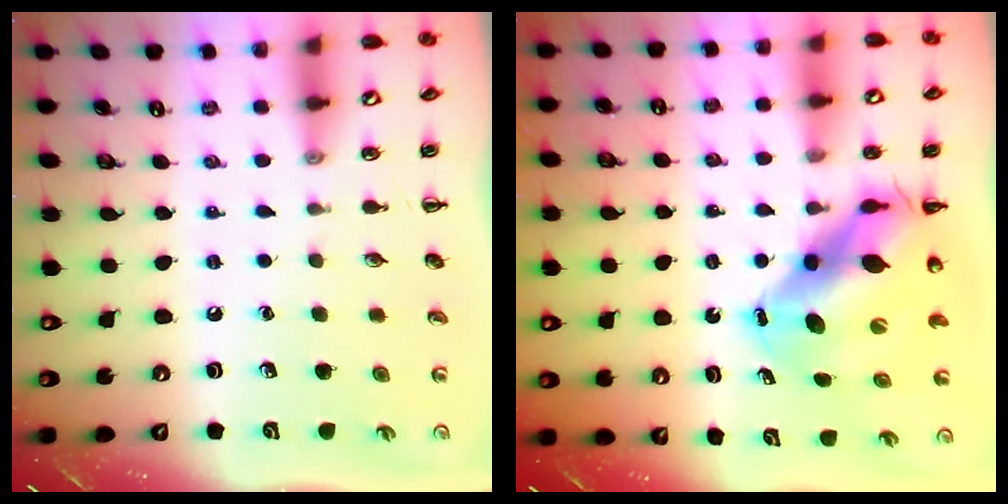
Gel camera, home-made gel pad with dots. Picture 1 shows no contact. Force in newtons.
{"total": 12.1, "press": 11.6, "slide": 3.1}